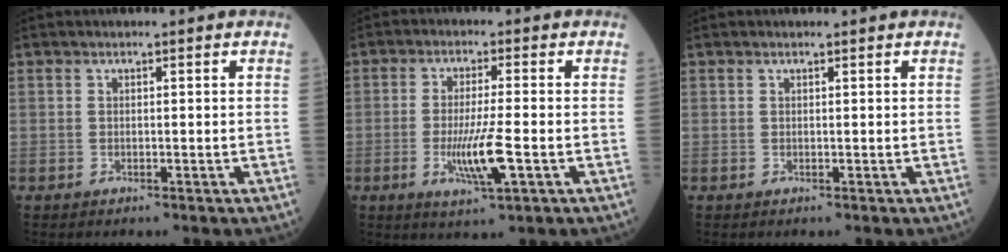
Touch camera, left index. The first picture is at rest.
{"total": 6.8, "force": [-1.9, 0.2, 6.5], "torque": [-0.126, -0.018, -0.035]}
{"total": 0.6, "force": [0.6, -0.1, 0.2], "torque": [-0.009, 0.005, 0.010]}